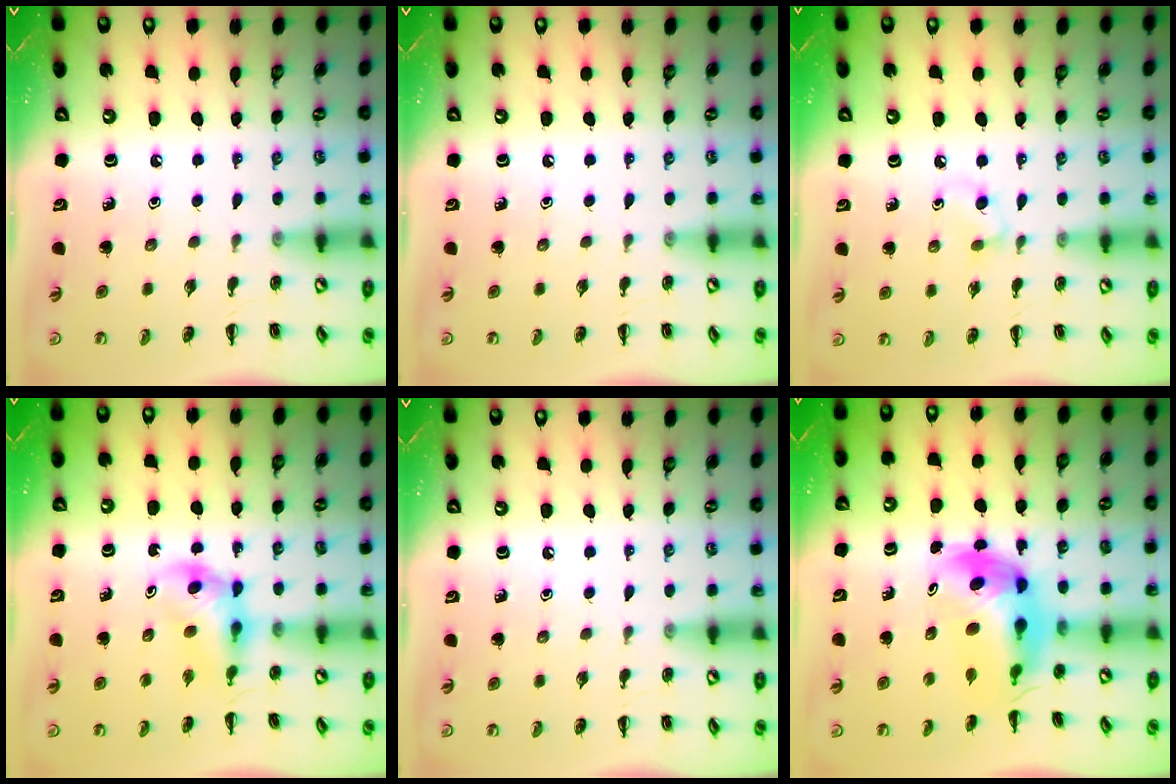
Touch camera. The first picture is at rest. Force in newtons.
{"total": 0.0}
{"total": 3.6, "press": 3.3, "slide": 1.5}
{"total": 3.7, "press": 3.6, "slide": 0.9}
{"total": 0.0}
{"total": 6.8, "press": 6.5, "slide": 2.1}